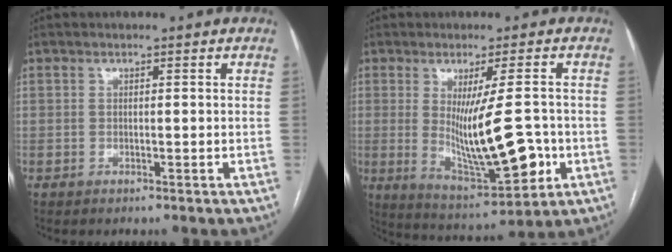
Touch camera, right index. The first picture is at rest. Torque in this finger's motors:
{"motor_torque": [1.14, 0.21, 0.40, 0.17]}